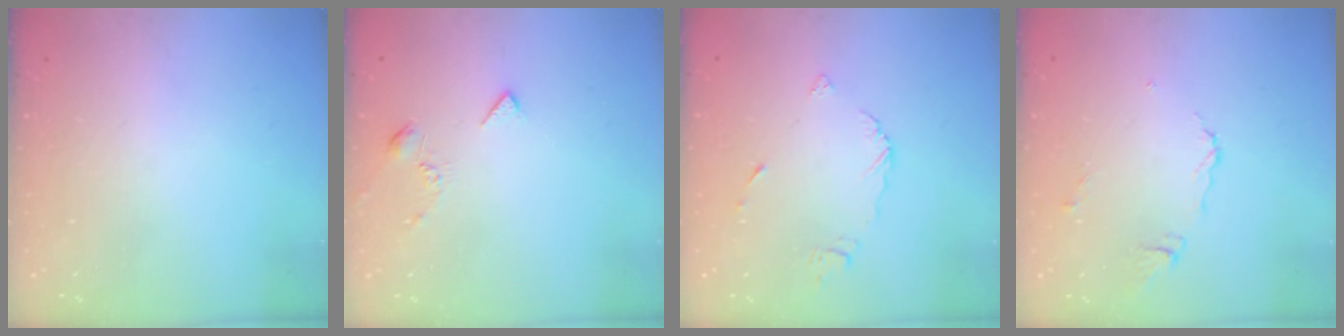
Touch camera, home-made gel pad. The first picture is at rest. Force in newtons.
{"total": 3.0, "press": 2.9, "slide": 0.7}
{"total": 4.6, "press": 4.6, "slide": 0.0}
{"total": 5.3, "press": 5.3, "slide": 0.3}